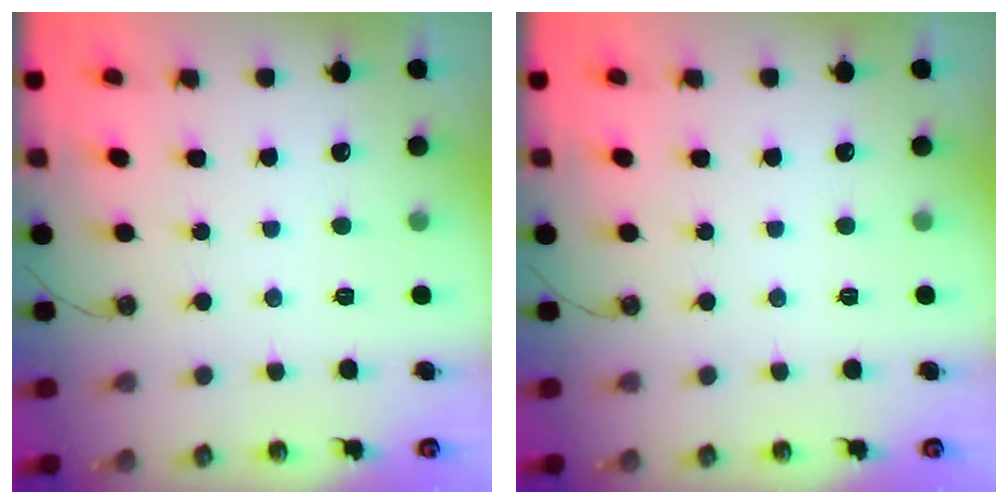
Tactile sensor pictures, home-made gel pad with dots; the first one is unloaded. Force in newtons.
{"total": 0.0}